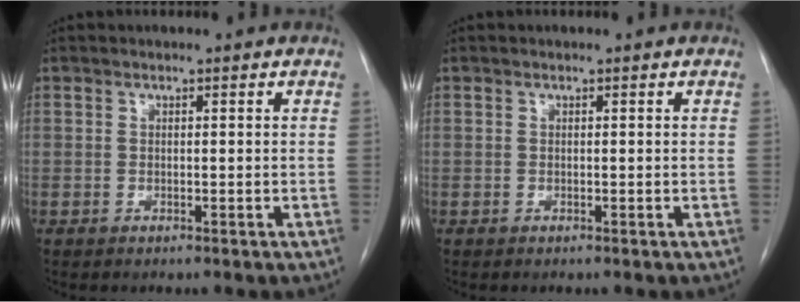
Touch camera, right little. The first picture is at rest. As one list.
[{"total": 0.0}]